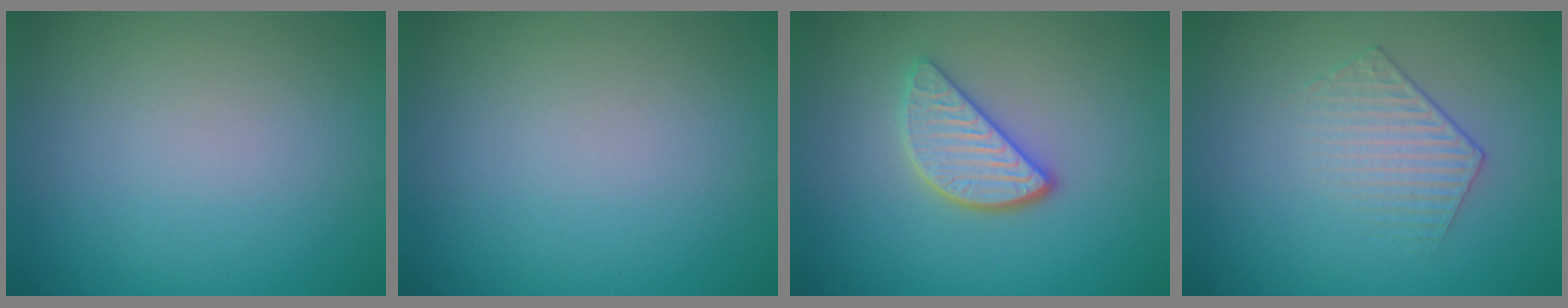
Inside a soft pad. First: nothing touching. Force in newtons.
{"total": 0.0}
{"total": 3.5, "press": 2.9, "slide": 1.9}
{"total": 1.7, "press": 1.2, "slide": 1.3}